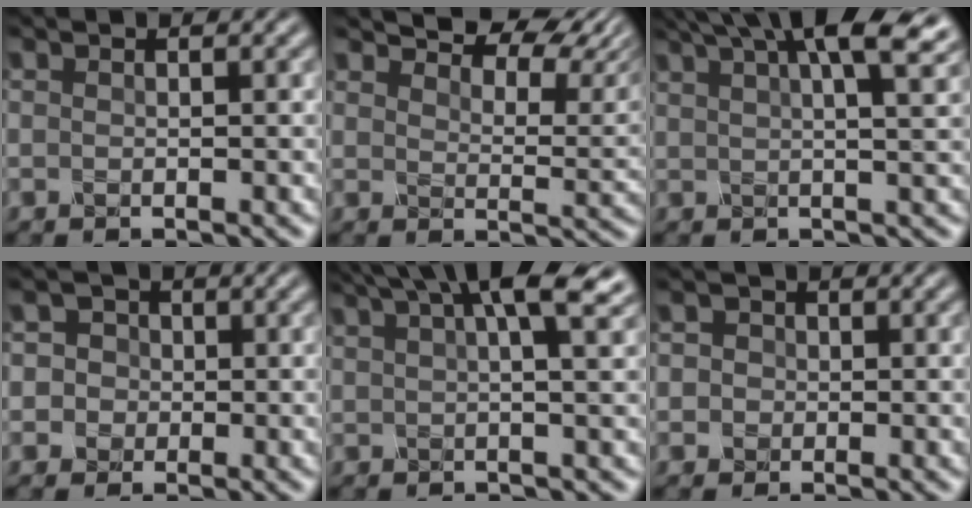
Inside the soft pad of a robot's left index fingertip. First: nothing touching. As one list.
[{"total": 6.9, "force": [6.2, 1.5, 2.8], "torque": [-0.048, 0.012, 0.094]}, {"total": 9.1, "force": [5.5, 2.1, 7.0], "torque": [-0.062, 0.042, 0.056]}, {"total": 1.8, "force": [-0.2, 1.8, -0.5], "torque": [0.015, 0.012, -0.008]}, {"total": 7.7, "force": [4.2, 1.5, 6.2], "torque": [-0.052, 0.031, 0.042]}, {"total": 1.1, "force": [-0.1, 0.9, -0.5], "torque": [0.008, 0.005, 0.000]}]